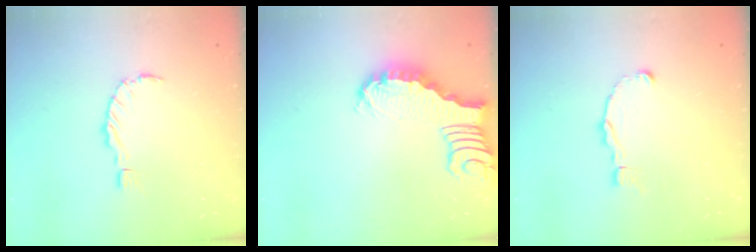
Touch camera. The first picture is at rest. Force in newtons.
{"total": 3.2, "press": 3.2, "slide": 0.2}
{"total": 2.3, "press": 2.3, "slide": 0.2}